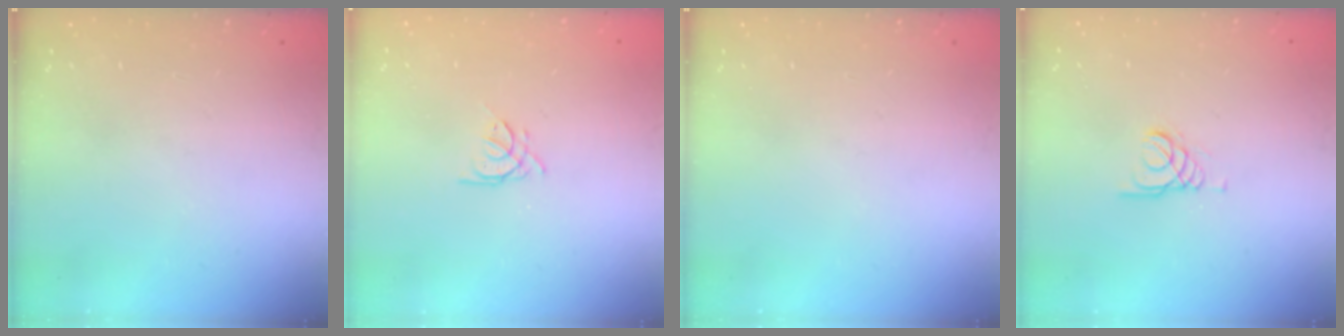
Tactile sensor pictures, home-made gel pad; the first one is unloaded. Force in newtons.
{"total": 1.9, "press": 1.8, "slide": 0.5}
{"total": 0.0}
{"total": 1.5, "press": 1.5, "slide": 0.1}